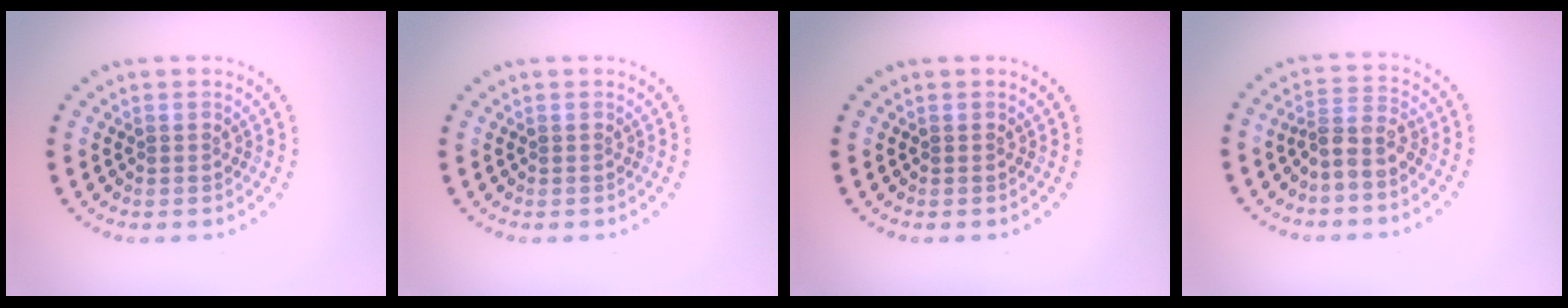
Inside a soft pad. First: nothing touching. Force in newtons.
{"total": 0.0}
{"total": 0.0}
{"total": 2.5, "press": 1.9, "slide": 1.7}